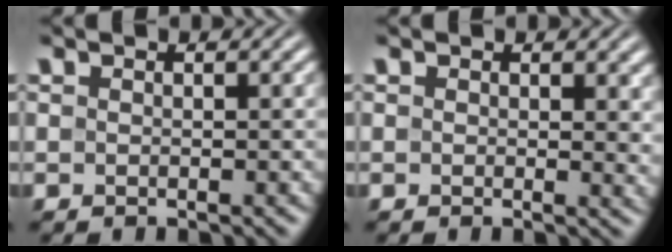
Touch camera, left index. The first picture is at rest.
{"total": 1.9, "force": [0.7, 0.8, 1.5], "torque": [-0.012, -0.003, 0.007]}